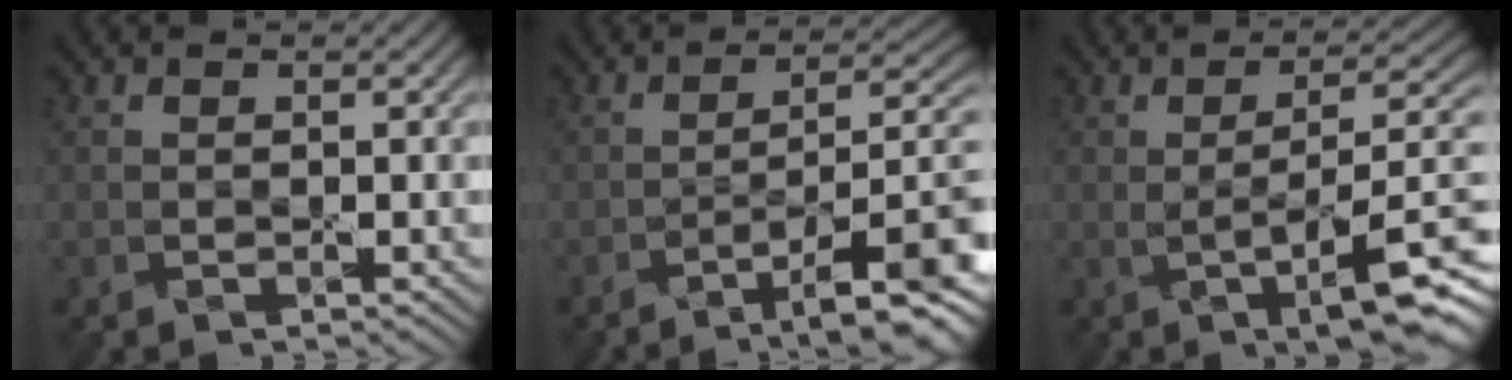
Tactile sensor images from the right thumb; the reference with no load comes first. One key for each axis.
{"total": 11.3, "fx": -5.8, "fy": 3.2, "fz": 9.1, "tx": -0.137, "ty": 0.001, "tz": -0.086}
{"total": 9.1, "fx": -1.8, "fy": 1.8, "fz": 8.7, "tx": -0.135, "ty": 0.008, "tz": -0.028}